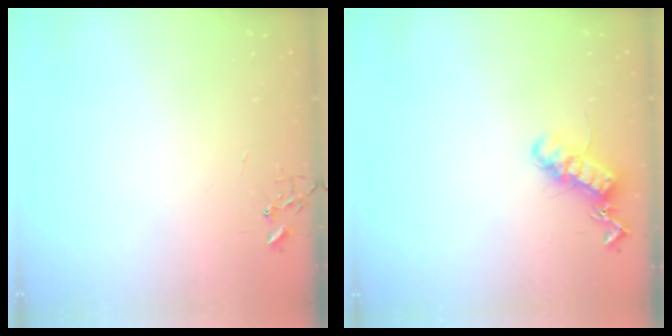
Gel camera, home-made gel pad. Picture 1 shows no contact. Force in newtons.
{"total": 13.3, "press": 13.3, "slide": 0.3}